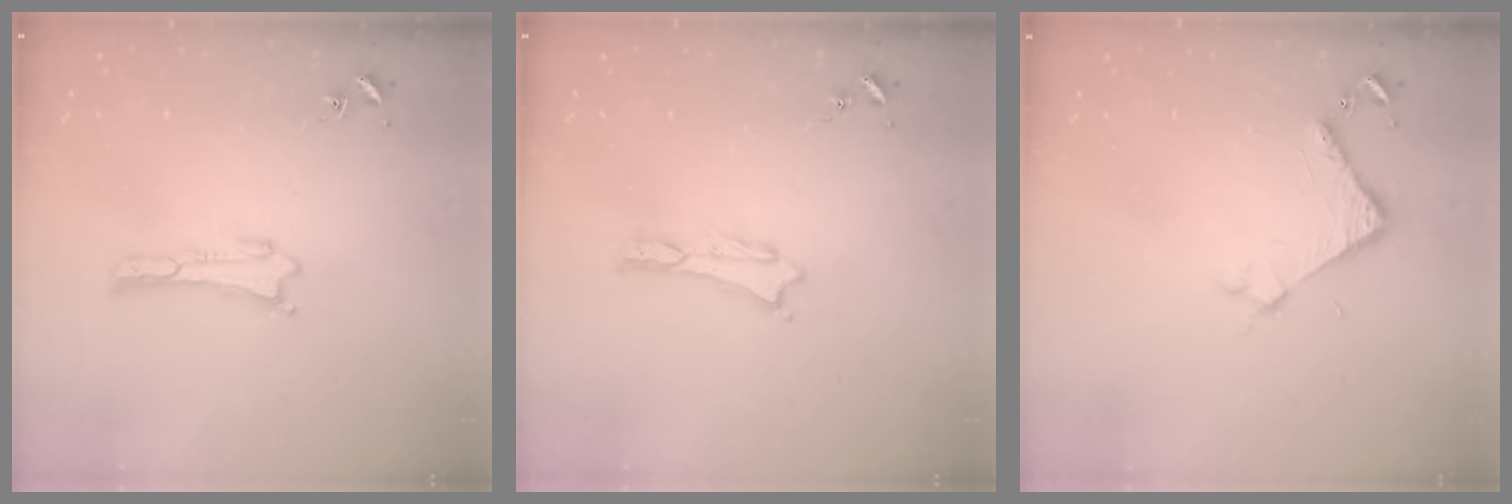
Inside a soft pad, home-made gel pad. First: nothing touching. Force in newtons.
{"total": 0.0}
{"total": 3.8, "press": 3.8, "slide": 0.3}